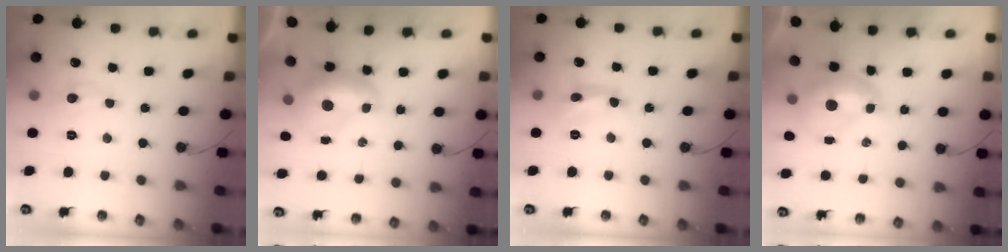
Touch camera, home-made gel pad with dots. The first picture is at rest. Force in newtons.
{"total": 1.6, "press": 1.6, "slide": 0.4}
{"total": 5.7, "press": 5.7, "slide": 0.3}
{"total": 1.7, "press": 1.7, "slide": 0.4}